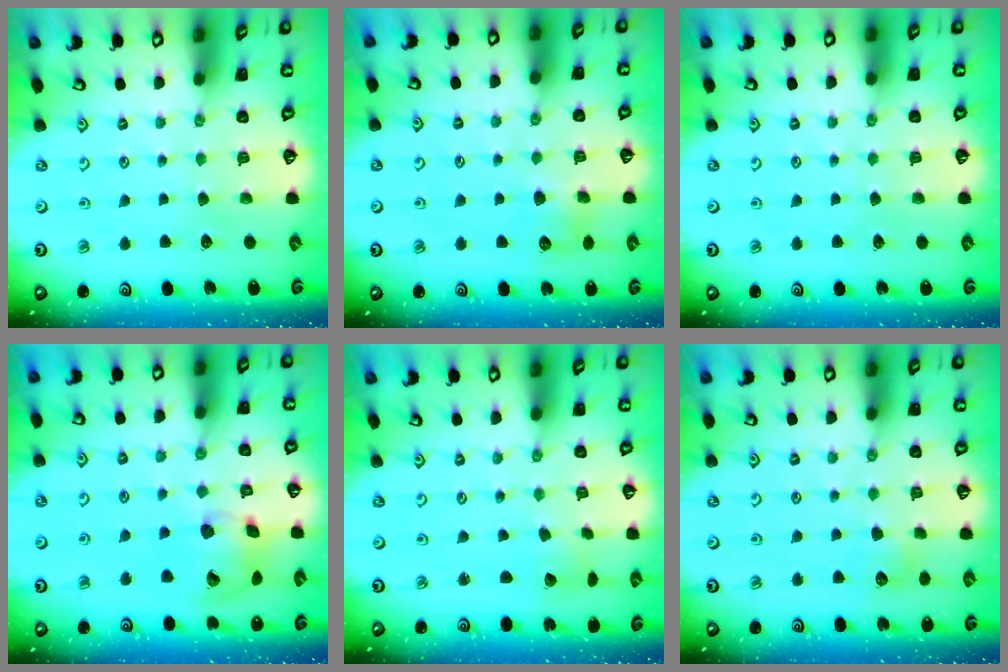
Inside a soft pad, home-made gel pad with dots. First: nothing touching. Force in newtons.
{"total": 6.1, "press": 6.1, "slide": 0.7}
{"total": 0.0}
{"total": 14.4, "press": 14.2, "slide": 2.3}
{"total": 2.0, "press": 2.0, "slide": 0.1}
{"total": 5.8, "press": 5.8, "slide": 0.9}